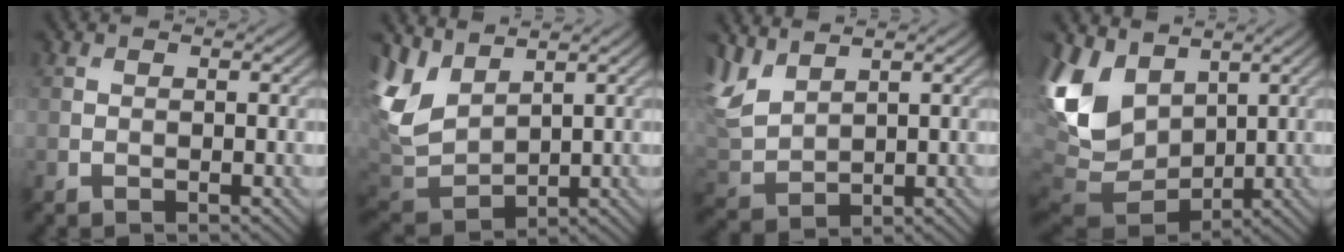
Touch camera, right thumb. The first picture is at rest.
{"total": 7.3, "force": [3.6, 4.3, 4.7], "torque": [-0.136, 0.001, 0.075]}
{"total": 6.0, "force": [3.7, 3.1, 3.7], "torque": [-0.112, 0.006, 0.079]}
{"total": 12.4, "force": [3.1, 9.0, 7.9], "torque": [-0.234, -0.002, 0.060]}